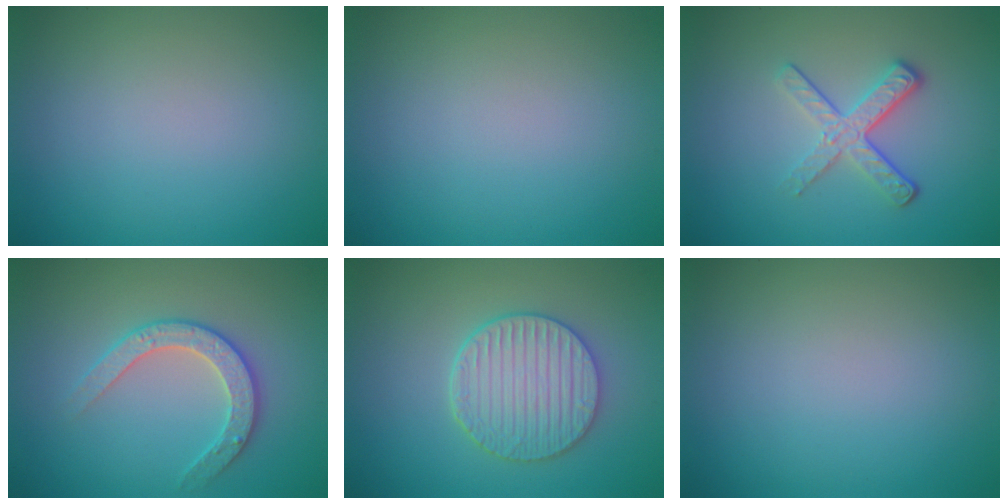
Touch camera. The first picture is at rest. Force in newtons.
{"total": 0.0}
{"total": 3.5, "press": 2.5, "slide": 2.4}
{"total": 2.8, "press": 2.7, "slide": 0.6}
{"total": 5.1, "press": 4.3, "slide": 2.8}
{"total": 0.0}